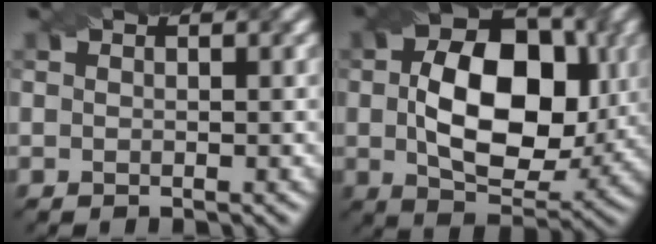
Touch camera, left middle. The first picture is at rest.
{"total": 10.1, "force": [-0.5, 6.5, 7.8], "torque": [-0.134, 0.011, 0.006]}